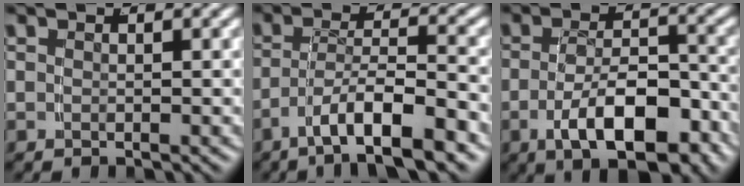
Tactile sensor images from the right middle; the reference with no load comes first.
{"total": 6.0, "force": [-3.7, 1.3, 4.6], "torque": [-0.067, -0.003, -0.057]}
{"total": 7.5, "force": [-3.6, 2.9, 5.9], "torque": [-0.086, -0.015, -0.051]}